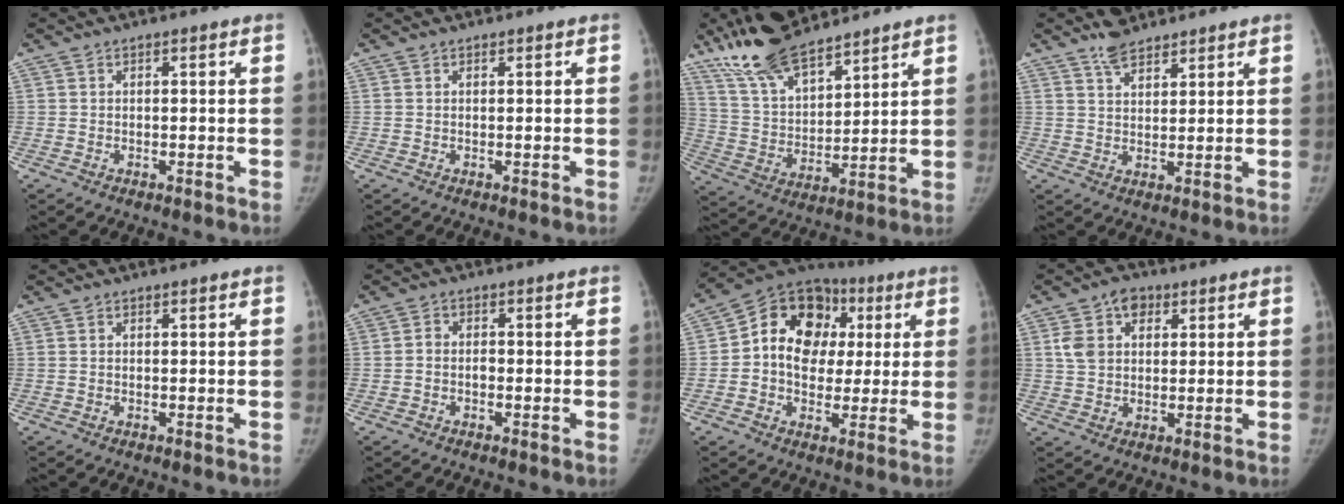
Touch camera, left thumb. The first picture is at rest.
{"total": 0.0}
{"total": 15.0, "force": [12.2, 4.6, 7.4], "torque": [-0.113, -0.056, 0.236]}
{"total": 4.6, "force": [3.9, 2.0, 1.5], "torque": [-0.011, -0.027, 0.072]}
{"total": 0.0}
{"total": 1.9, "force": [-0.8, 1.4, 1.1], "torque": [-0.011, 0.009, -0.019]}
{"total": 16.3, "force": [2.4, 12.9, 9.7], "torque": [-0.113, 0.026, 0.030]}
{"total": 7.5, "force": [2.7, 5.6, 4.2], "torque": [-0.052, 0.004, 0.045]}